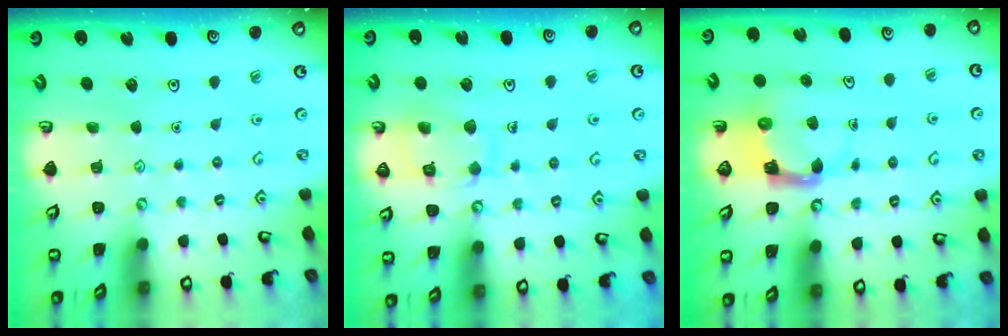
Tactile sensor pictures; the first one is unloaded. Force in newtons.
{"total": 11.1, "press": 11.1, "slide": 0.8}
{"total": 3.7, "press": 3.7, "slide": 0.7}